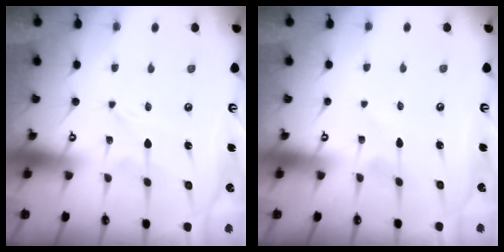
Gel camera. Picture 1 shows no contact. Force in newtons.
{"total": 1.9, "press": 1.9, "slide": 0.1}